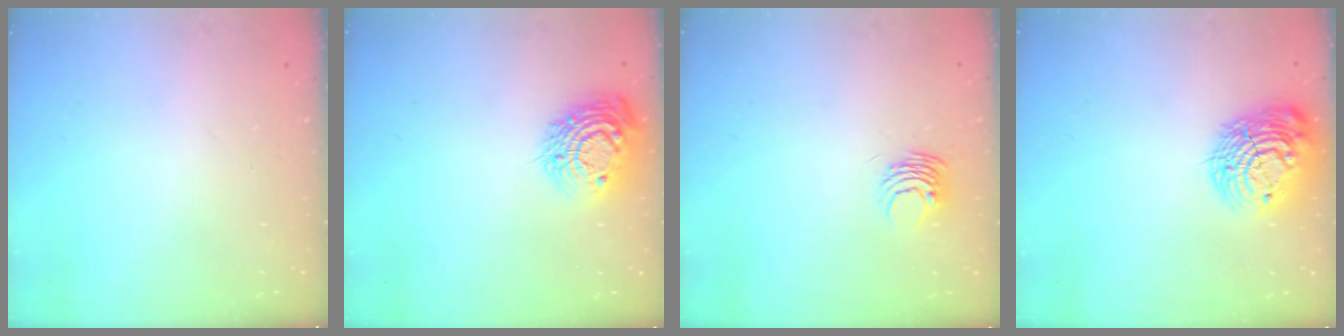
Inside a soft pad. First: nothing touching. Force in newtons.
{"total": 15.0, "press": 15.0, "slide": 1.1}
{"total": 5.4, "press": 5.4, "slide": 0.2}
{"total": 15.0, "press": 14.9, "slide": 1.1}